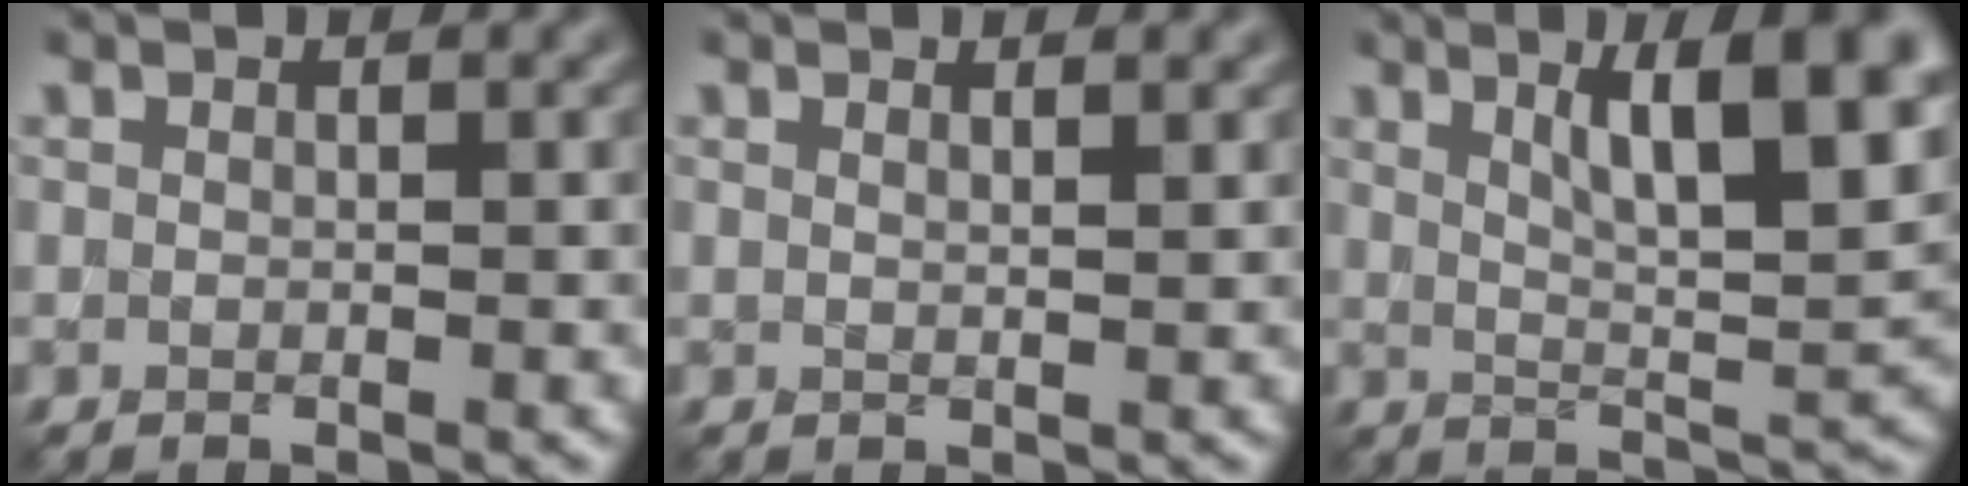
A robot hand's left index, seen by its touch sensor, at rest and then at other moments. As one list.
[{"total": 1.0, "force": [0.8, 0.1, 0.4], "torque": [-0.002, 0.002, 0.012]}, {"total": 10.3, "force": [4.2, 3.0, 8.9], "torque": [-0.111, 0.010, 0.064]}]